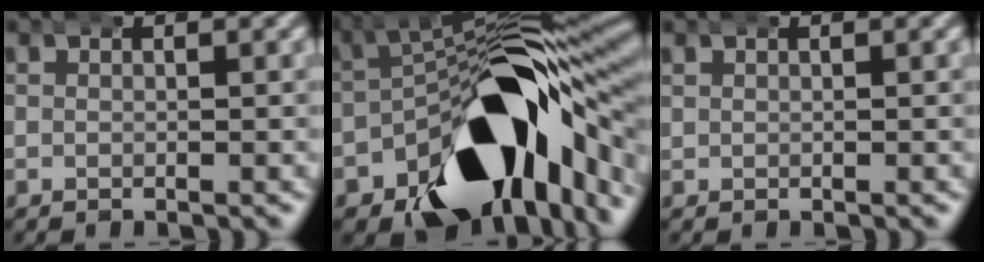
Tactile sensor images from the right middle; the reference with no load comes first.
{"total": 17.9, "force": [-6.6, 8.8, 14.1], "torque": [-0.183, -0.011, -0.087]}
{"total": 0.6, "force": [0.3, 0.4, 0.2], "torque": [-0.013, 0.002, 0.009]}